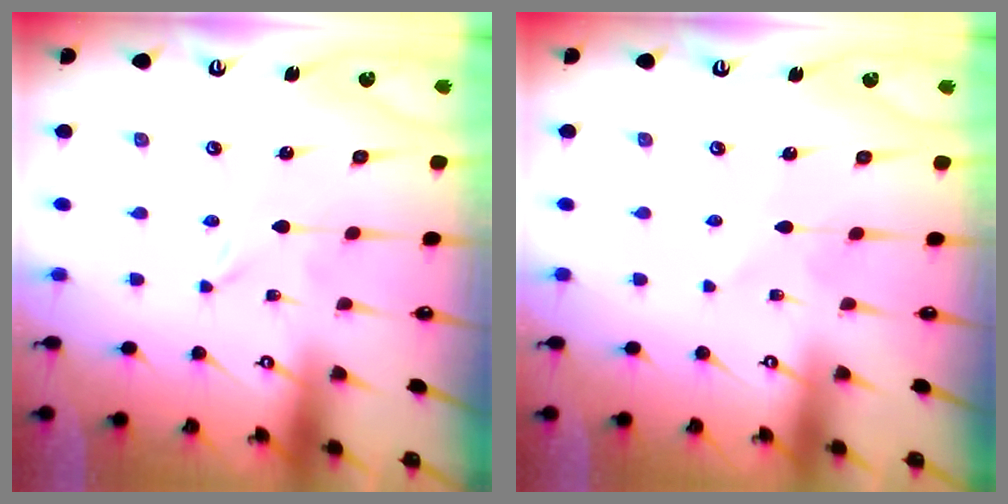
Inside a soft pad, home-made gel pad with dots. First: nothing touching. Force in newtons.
{"total": 1.6, "press": 1.6, "slide": 0.1}